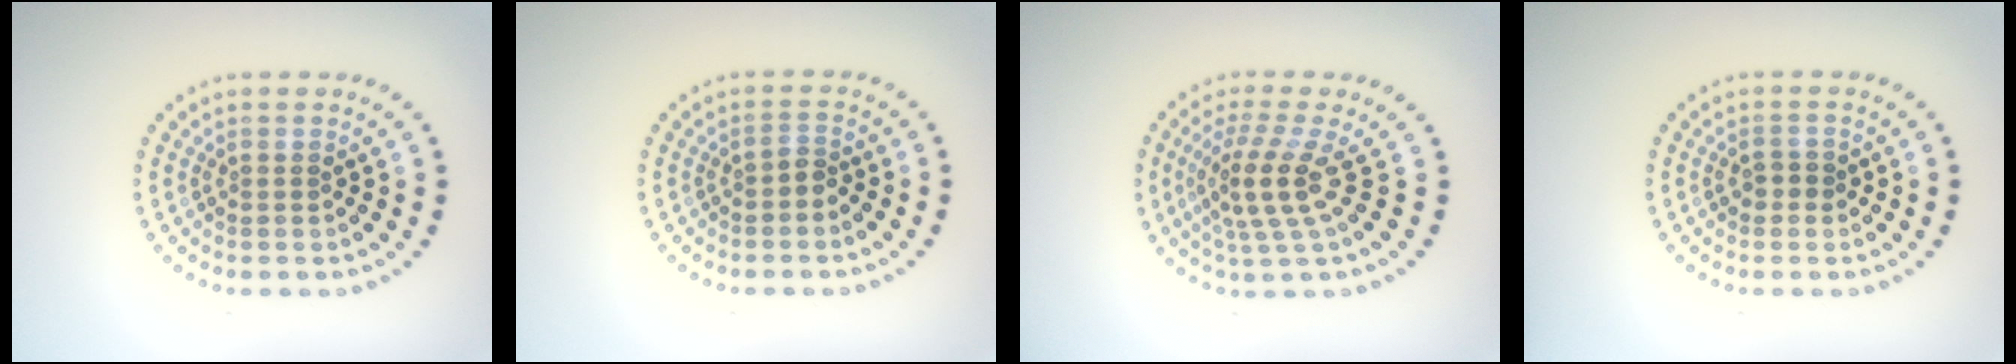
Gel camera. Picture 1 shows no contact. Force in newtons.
{"total": 1.1, "press": 0.8, "slide": 0.6}
{"total": 3.9, "press": 2.8, "slide": 2.8}
{"total": 1.1, "press": 1.1, "slide": 0.4}